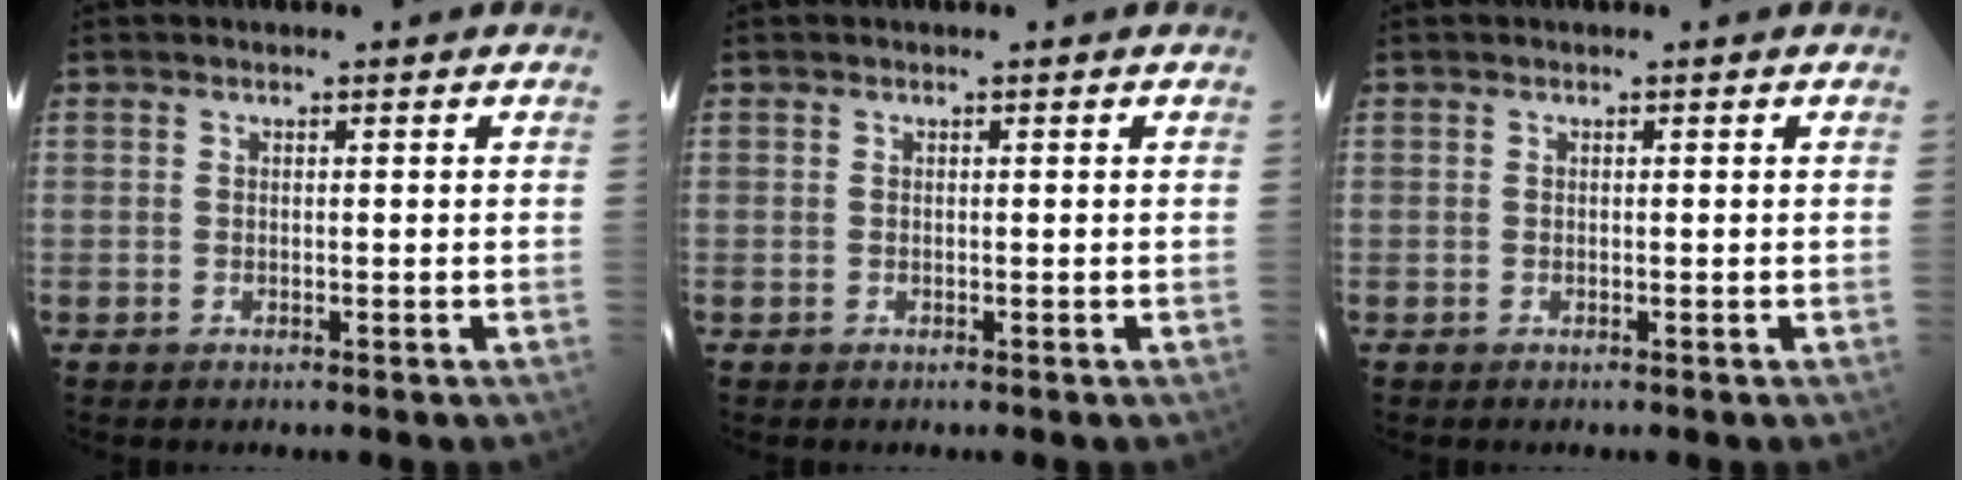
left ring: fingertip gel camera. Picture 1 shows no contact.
{"total": 0.0}
{"total": 0.0}